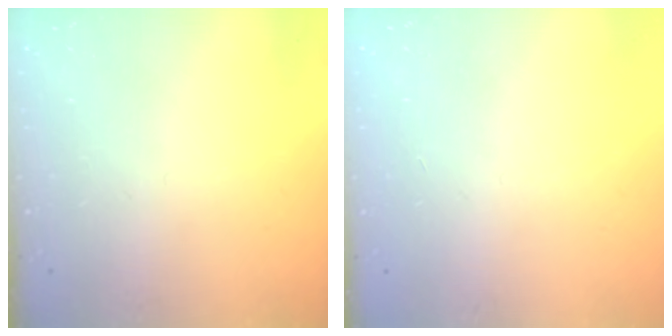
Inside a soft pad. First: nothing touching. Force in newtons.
{"total": 1.0, "press": 0.9, "slide": 0.3}